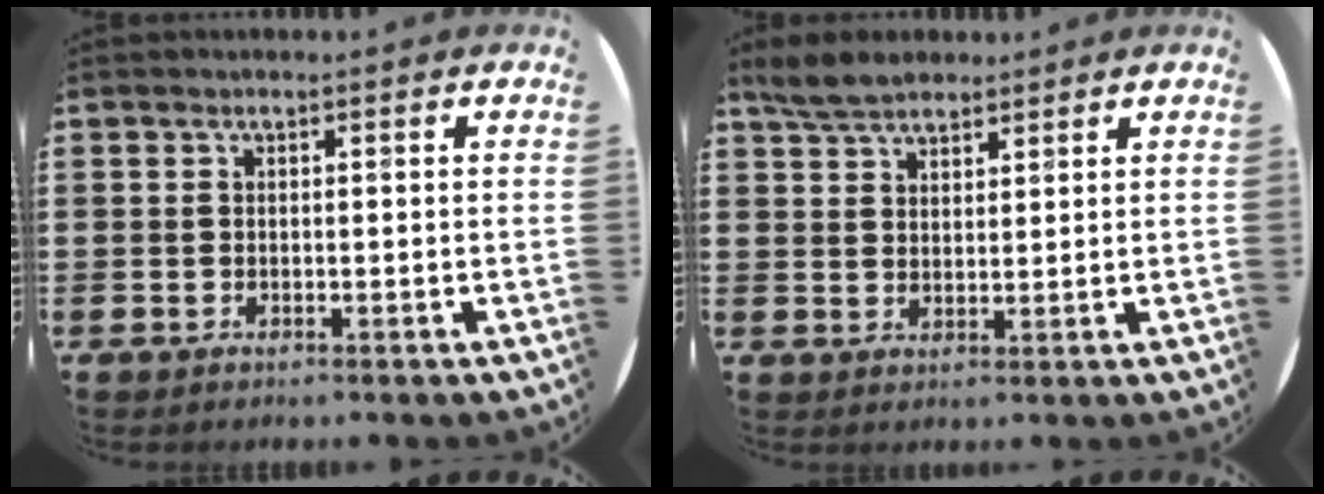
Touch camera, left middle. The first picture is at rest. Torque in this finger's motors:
{"motor_torque": [0.27, -0.23, 0.06, 0.05]}